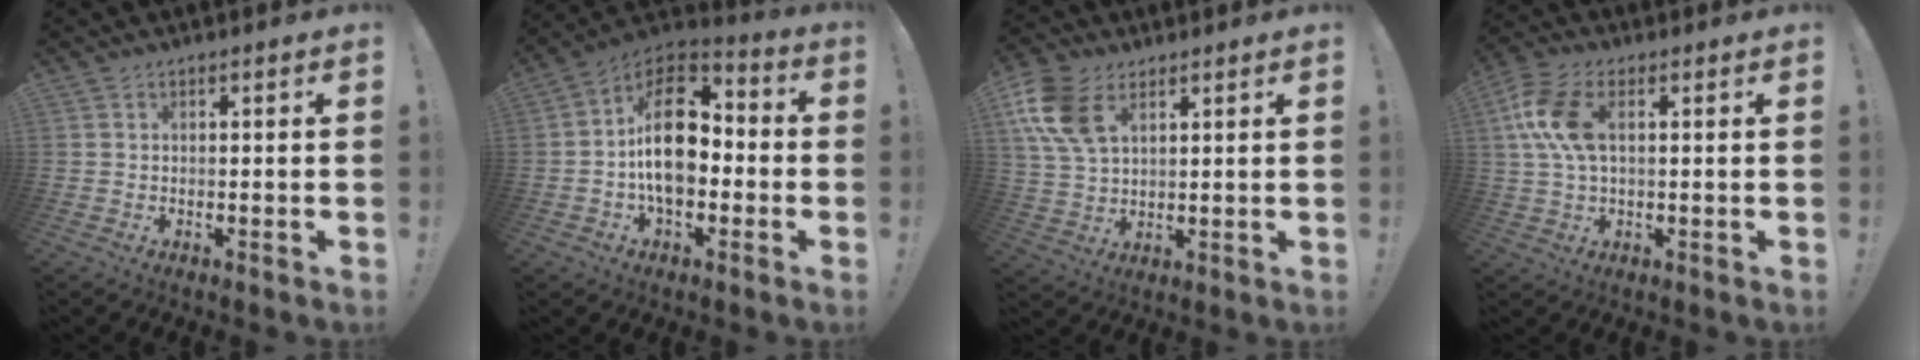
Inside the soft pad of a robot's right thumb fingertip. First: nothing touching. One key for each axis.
{"total": 19.7, "fx": -0.6, "fy": 12.3, "fz": 15.3, "tx": -0.257, "ty": 0.024, "tz": -0.005}
{"total": 12.8, "fx": 5.7, "fy": 7.8, "fz": 8.3, "tx": -0.179, "ty": -0.013, "tz": 0.110}
{"total": 11.2, "fx": 2.5, "fy": 5.7, "fz": 9.3, "tx": -0.192, "ty": 0.002, "tz": 0.047}